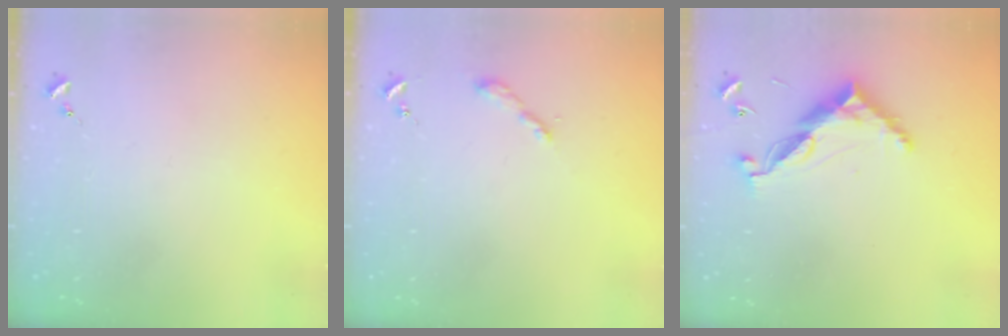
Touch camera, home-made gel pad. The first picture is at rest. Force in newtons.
{"total": 2.2, "press": 2.2, "slide": 0.2}
{"total": 10.4, "press": 10.4, "slide": 0.4}